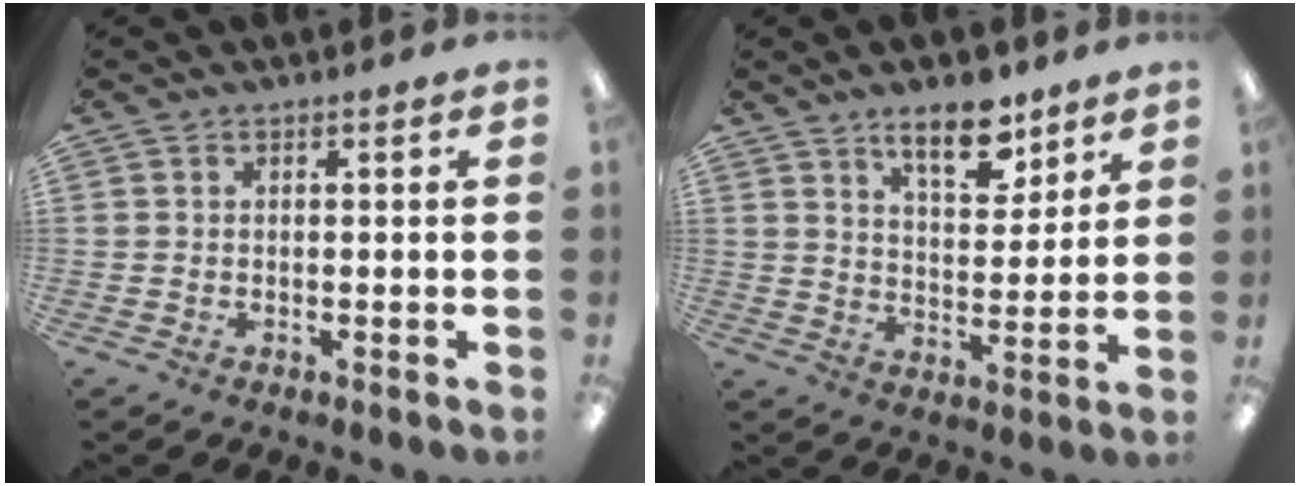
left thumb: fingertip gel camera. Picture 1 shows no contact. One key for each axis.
{"total": 11.6, "fx": 8.1, "fy": 4.9, "fz": 6.6, "tx": -0.084, "ty": -0.043, "tz": 0.138}